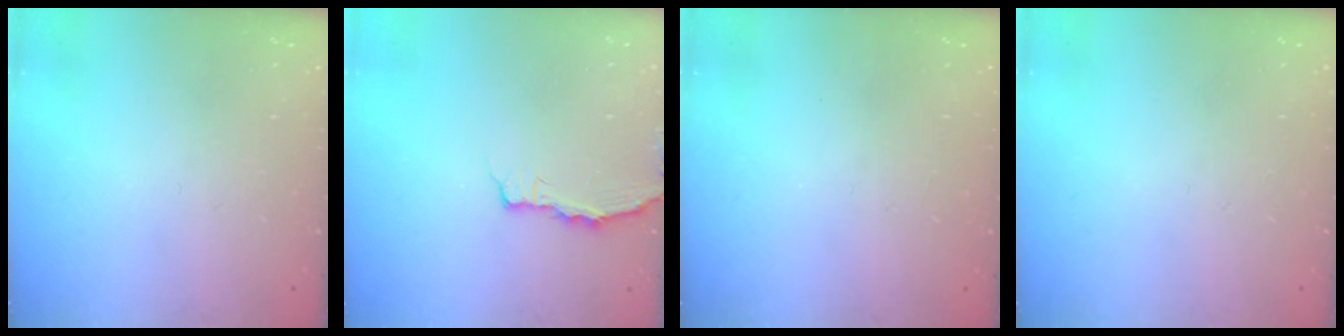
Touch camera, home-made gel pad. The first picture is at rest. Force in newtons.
{"total": 2.7, "press": 2.7, "slide": 0.5}
{"total": 0.0}
{"total": 0.0}